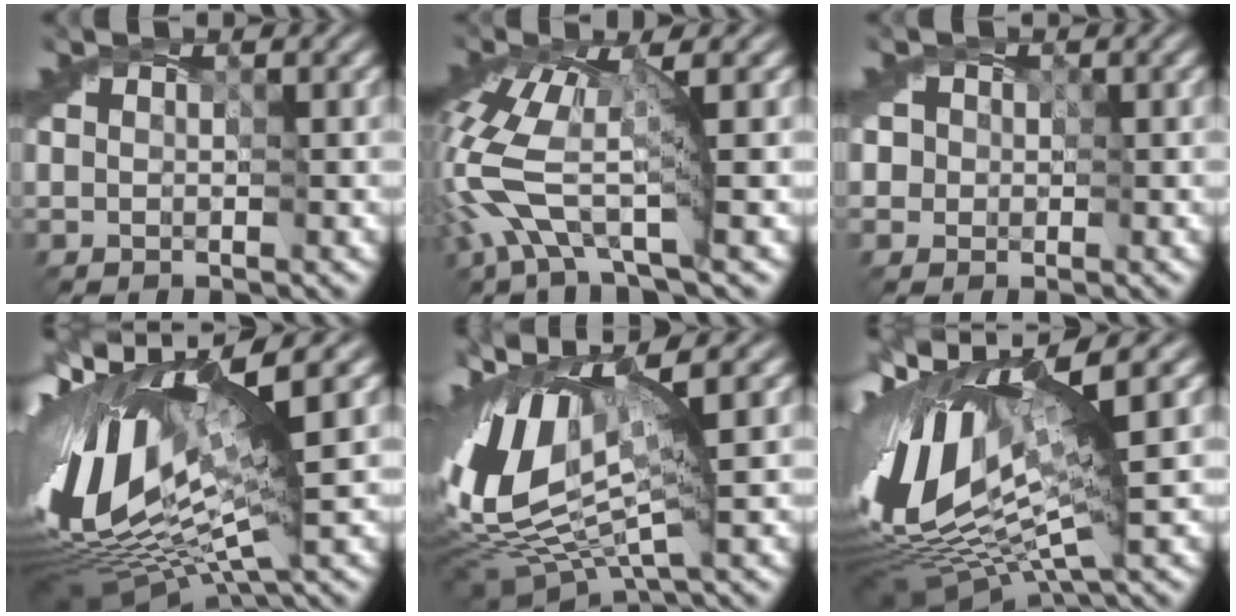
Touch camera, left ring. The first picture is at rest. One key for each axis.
{"total": 8.0, "fx": -2.0, "fy": 2.9, "fz": 7.2, "tx": -0.171, "ty": 0.009, "tz": -0.051}
{"total": 1.5, "fx": 0.1, "fy": 1.5, "fz": -0.2, "tx": 0.016, "ty": 0.006, "tz": -0.009}
{"total": 16.6, "fx": 2.8, "fy": 6.2, "fz": 15.1, "tx": -0.323, "ty": 0.005, "tz": 0.055}
{"total": 12.0, "fx": 1.6, "fy": 5.4, "fz": 10.6, "tx": -0.238, "ty": 0.007, "tz": 0.026}
{"total": 14.9, "fx": 2.5, "fy": 5.9, "fz": 13.5, "tx": -0.297, "ty": 0.010, "tz": 0.056}